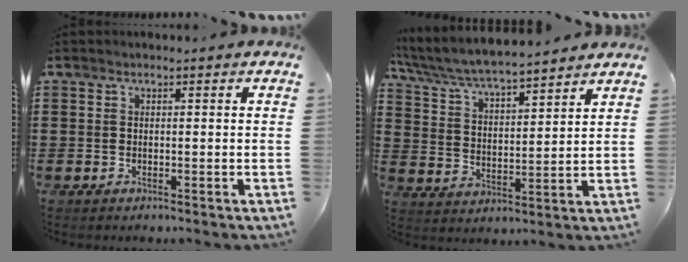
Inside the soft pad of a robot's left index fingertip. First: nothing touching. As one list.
[{"total": 6.2, "force": [5.8, 0.4, 2.1], "torque": [-0.066, -0.035, 0.098]}]